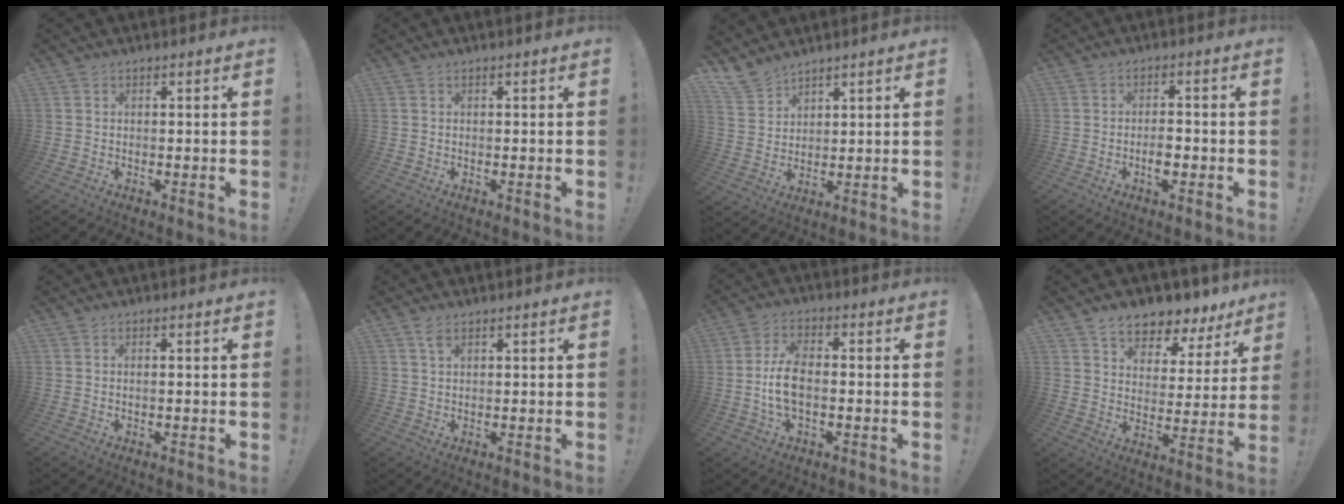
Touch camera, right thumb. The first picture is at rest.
{"total": 0.0}
{"total": 6.5, "force": [5.7, 2.8, 1.4], "torque": [-0.035, -0.036, 0.112]}
{"total": 4.2, "force": [-1.6, 2.1, 3.3], "torque": [-0.048, 0.005, -0.030]}
{"total": 0.8, "force": [-0.3, -0.1, 0.7], "torque": [-0.011, -0.001, -0.006]}
{"total": 2.3, "force": [1.4, 1.0, 1.5], "torque": [-0.026, -0.003, 0.023]}
{"total": 8.4, "force": [-1.3, 4.4, 7.1], "torque": [-0.147, 0.004, -0.023]}
{"total": 7.9, "force": [6.5, 3.7, 2.4], "torque": [-0.036, -0.063, 0.120]}